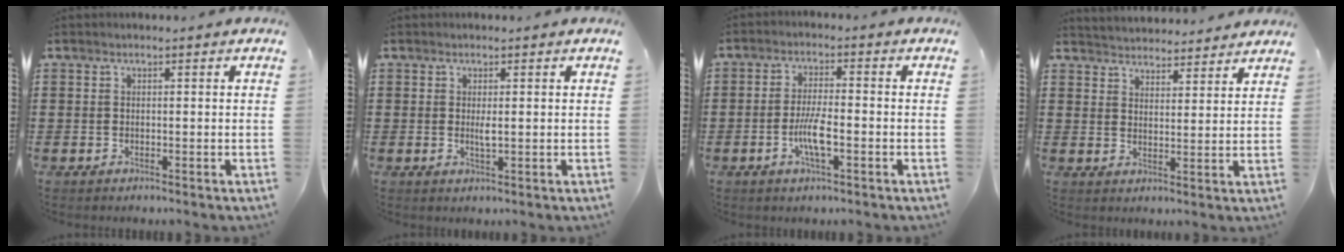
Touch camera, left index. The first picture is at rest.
{"total": 1.7, "force": [0.1, 0.2, 1.7], "torque": [-0.032, -0.003, 0.001]}
{"total": 5.4, "force": [-1.6, 1.2, 5.0], "torque": [-0.103, -0.002, -0.035]}
{"total": 3.5, "force": [3.5, 0.1, -0.5], "torque": [-0.005, -0.018, 0.062]}